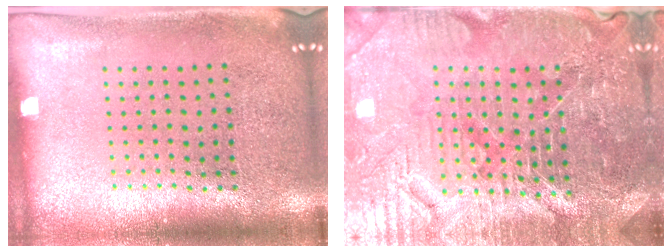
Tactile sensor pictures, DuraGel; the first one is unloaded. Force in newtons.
{"total": 4.5, "press": 4.3, "slide": 1.3}